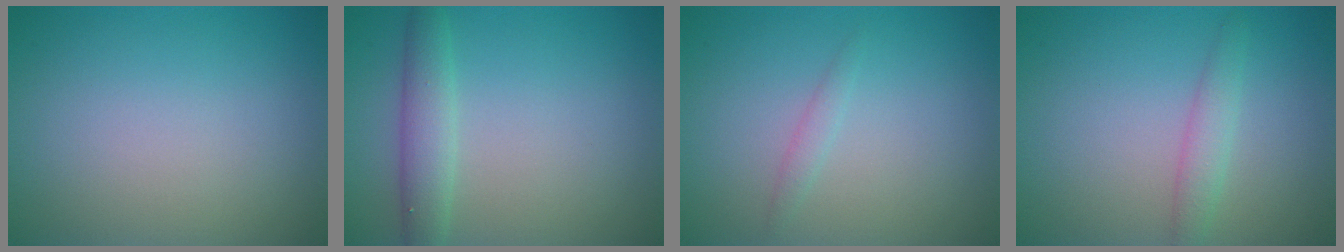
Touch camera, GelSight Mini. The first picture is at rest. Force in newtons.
{"total": 2.8, "press": 2.8, "slide": 0.1}
{"total": 0.9, "press": 0.9, "slide": 0.1}
{"total": 1.8, "press": 1.8, "slide": 0.1}